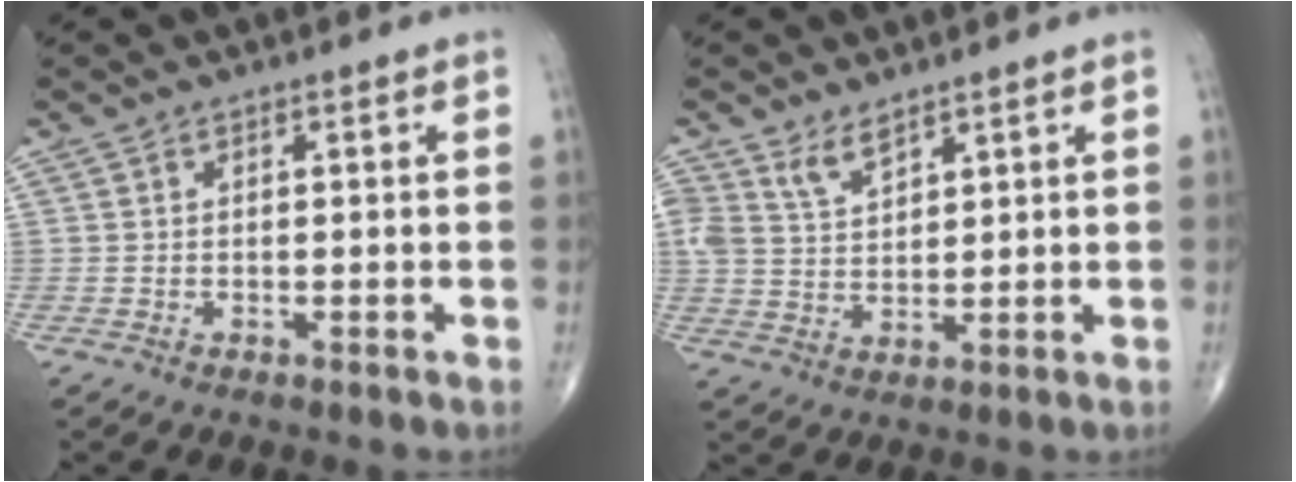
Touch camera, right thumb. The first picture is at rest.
{"total": 4.9, "force": [3.8, 2.2, 2.2], "torque": [-0.029, -0.026, 0.079]}